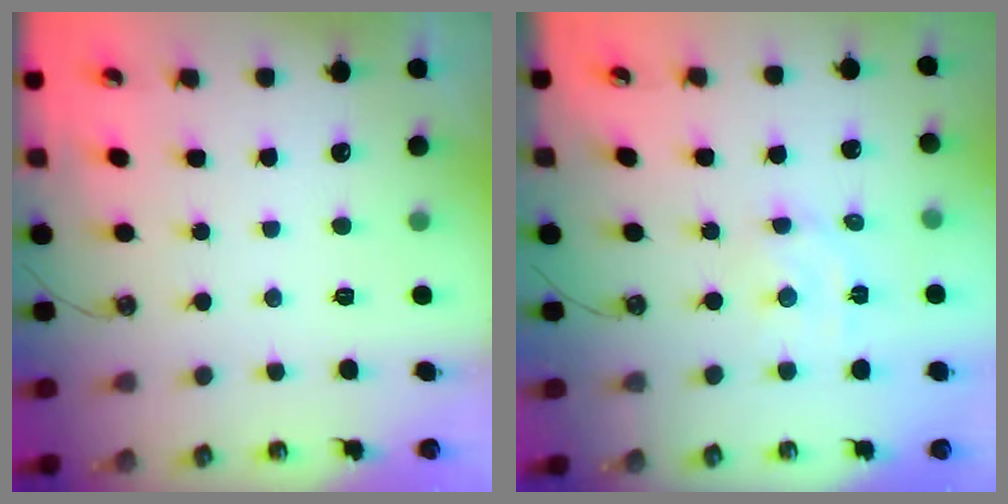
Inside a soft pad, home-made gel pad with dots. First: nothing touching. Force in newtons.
{"total": 3.6, "press": 3.6, "slide": 0.5}